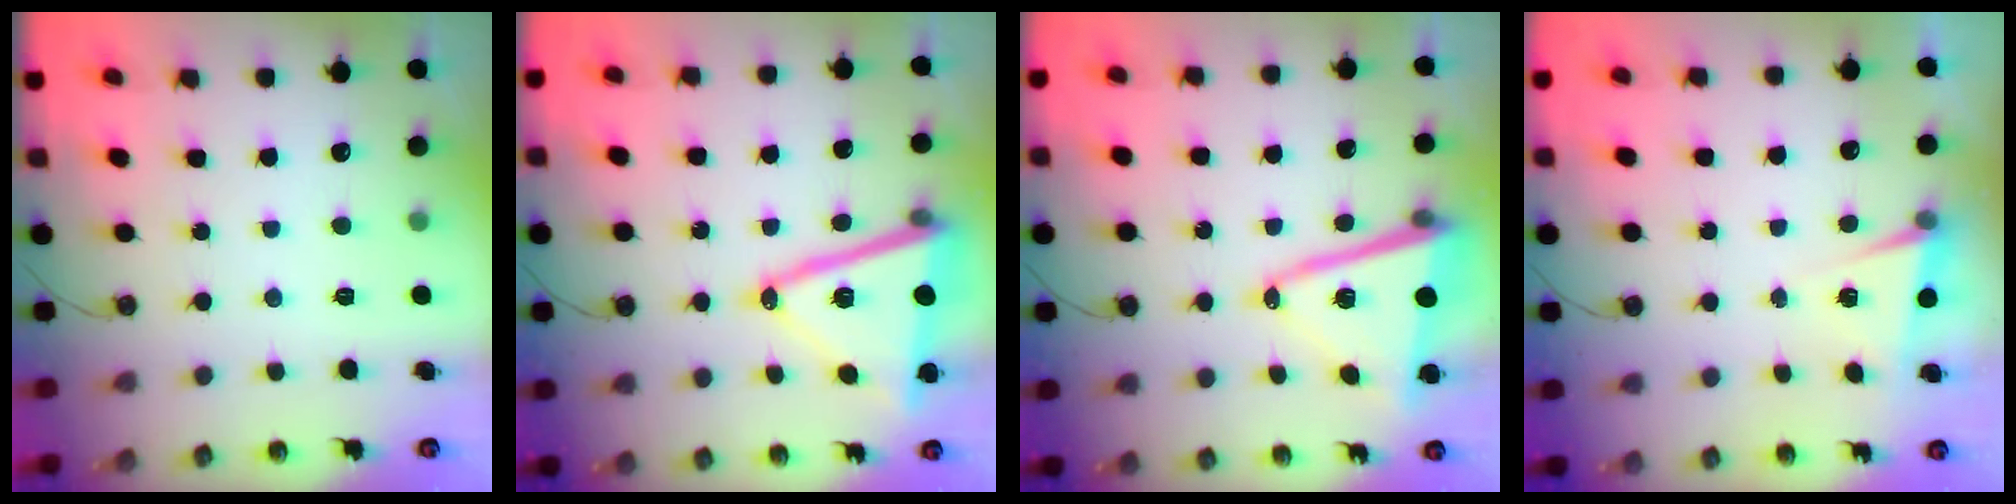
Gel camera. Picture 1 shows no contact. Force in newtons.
{"total": 18.1, "press": 18.0, "slide": 2.5}
{"total": 15.1, "press": 15.0, "slide": 1.8}
{"total": 2.5, "press": 1.8, "slide": 1.8}